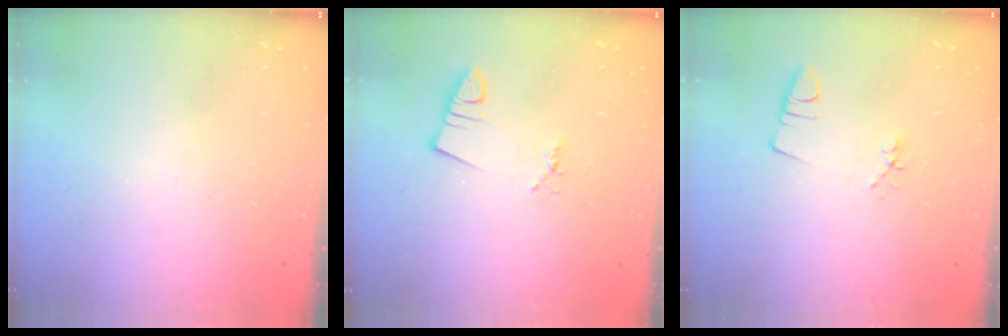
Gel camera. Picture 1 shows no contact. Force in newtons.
{"total": 1.0, "press": 1.0, "slide": 0.0}
{"total": 2.3, "press": 1.7, "slide": 1.5}